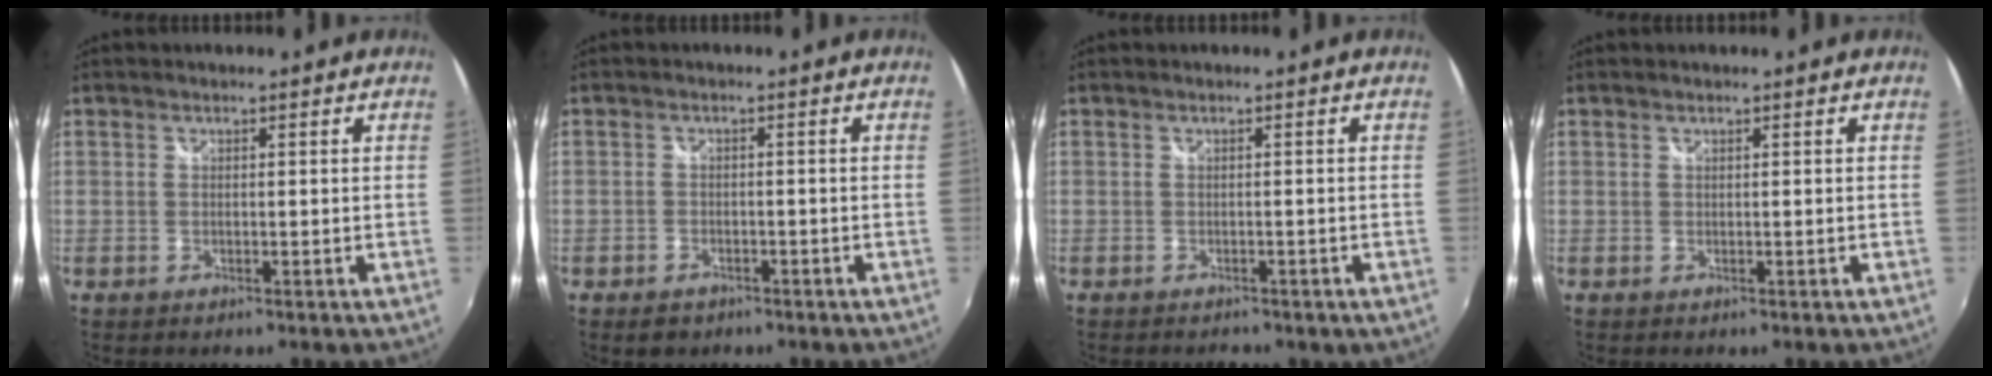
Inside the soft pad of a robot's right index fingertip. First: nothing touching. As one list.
[{"total": 3.3, "force": [-2.2, 2.3, 0.9], "torque": [-0.028, -0.003, -0.032]}, {"total": 4.0, "force": [-3.2, 1.8, 1.6], "torque": [-0.032, -0.016, -0.035]}, {"total": 0.0}]